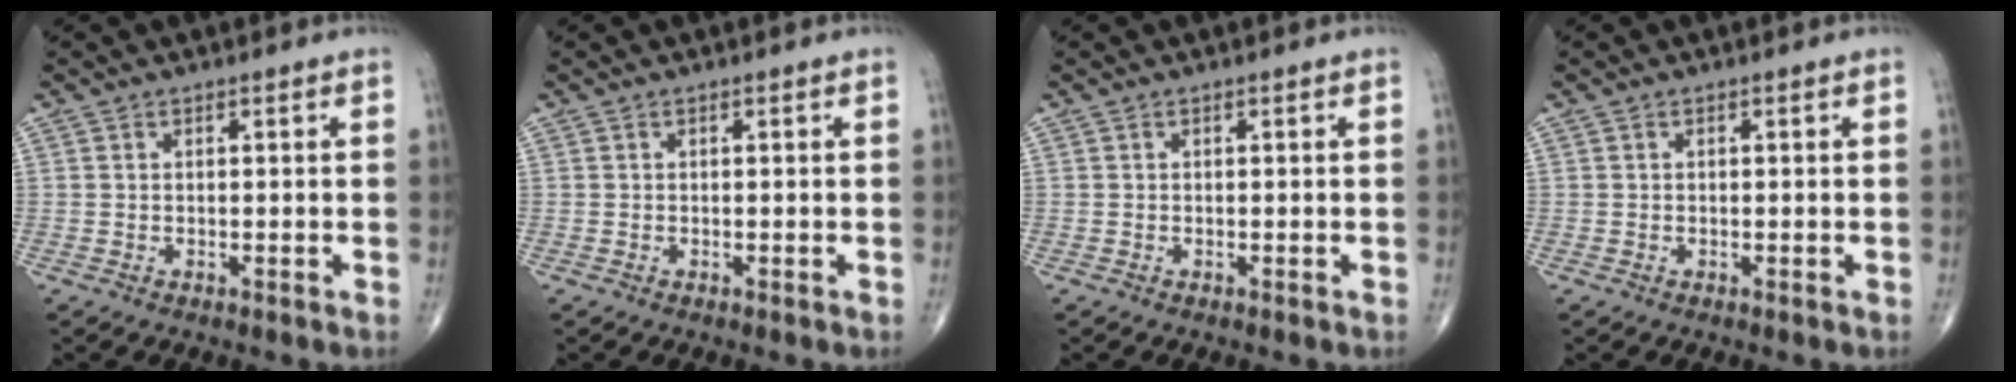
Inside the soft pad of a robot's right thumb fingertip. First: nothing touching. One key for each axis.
{"total": 0.0}
{"total": 0.0}
{"total": 0.0}